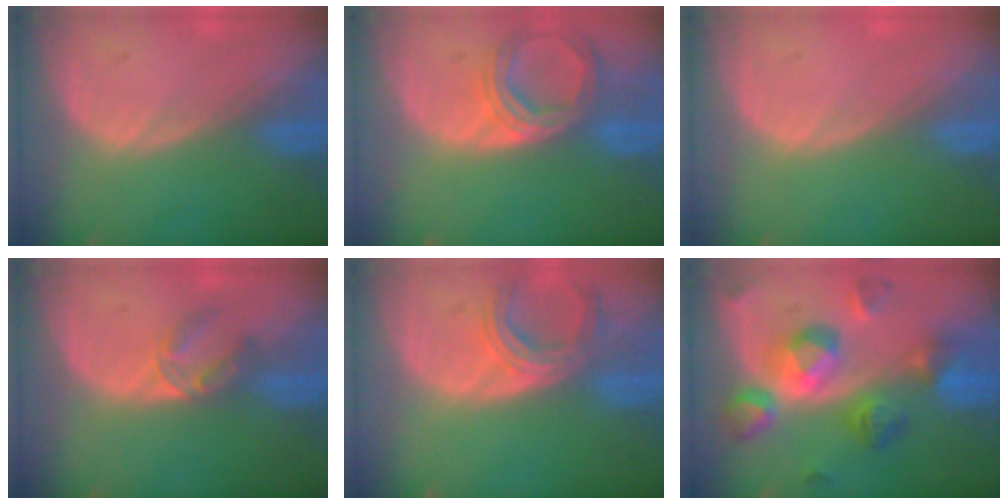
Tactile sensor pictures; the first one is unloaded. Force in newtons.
{"total": 6.9, "press": 6.3, "slide": 2.6}
{"total": 0.0}
{"total": 3.5, "press": 3.3, "slide": 1.0}
{"total": 5.8, "press": 5.4, "slide": 2.2}
{"total": 10.2, "press": 10.2, "slide": 0.8}